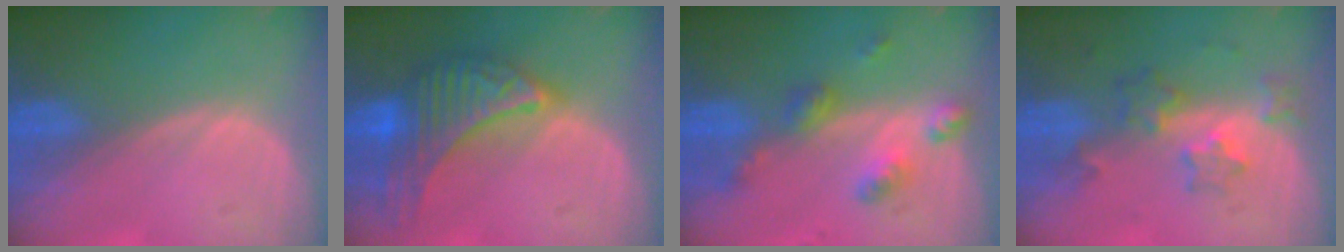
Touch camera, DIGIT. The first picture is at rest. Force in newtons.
{"total": 9.6, "press": 9.5, "slide": 0.6}
{"total": 6.0, "press": 5.3, "slide": 2.8}
{"total": 5.9, "press": 5.4, "slide": 2.5}